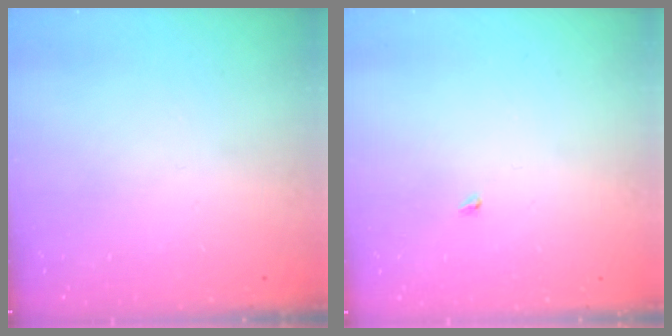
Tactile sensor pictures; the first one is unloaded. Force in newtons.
{"total": 1.9, "press": 1.9, "slide": 0.3}